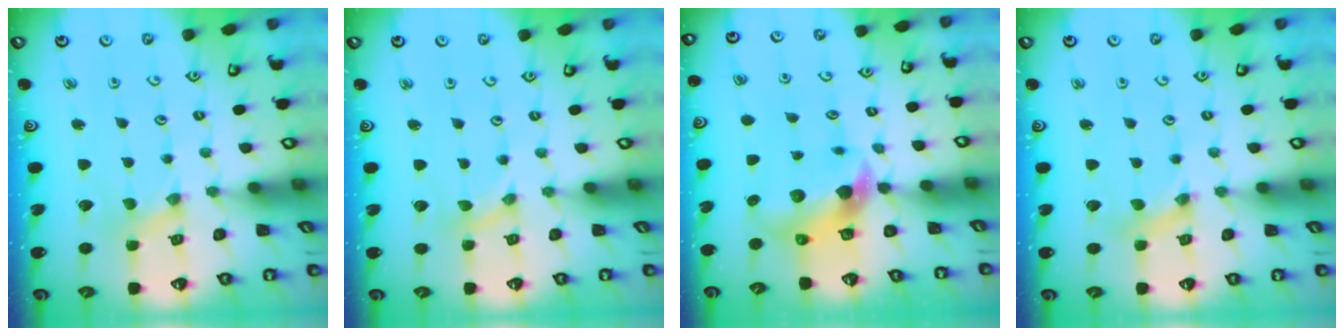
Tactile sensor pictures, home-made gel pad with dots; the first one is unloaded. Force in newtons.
{"total": 0.0}
{"total": 7.1, "press": 7.0, "slide": 1.0}
{"total": 1.6, "press": 1.6, "slide": 0.3}